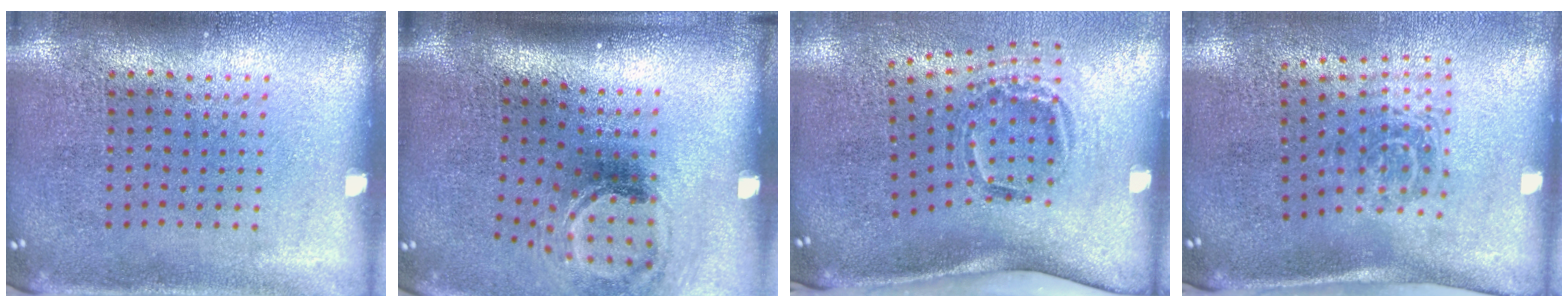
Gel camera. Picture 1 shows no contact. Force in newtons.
{"total": 2.0, "press": 1.3, "slide": 1.6}
{"total": 2.0, "press": 1.2, "slide": 1.7}
{"total": 1.7, "press": 1.2, "slide": 1.2}